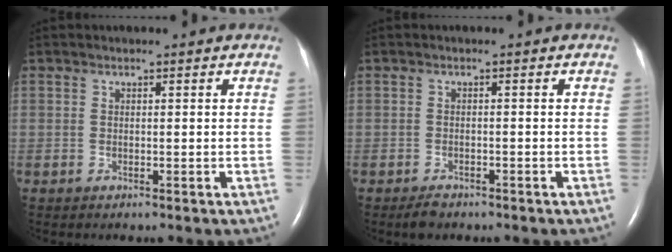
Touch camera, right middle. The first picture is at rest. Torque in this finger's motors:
{"motor_torque": [0.26, -0.12, -0.02, 0.00]}